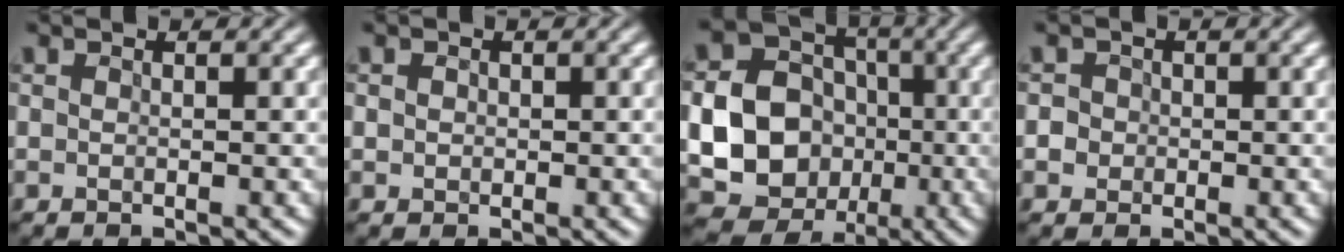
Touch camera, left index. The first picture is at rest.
{"total": 1.4, "force": [0.5, 1.2, 0.5], "torque": [0.012, 0.014, -0.010]}
{"total": 15.7, "force": [-2.6, 14.5, 5.4], "torque": [-0.121, -0.017, -0.048]}
{"total": 3.2, "force": [-0.6, 3.0, 0.9], "torque": [0.005, 0.018, -0.032]}